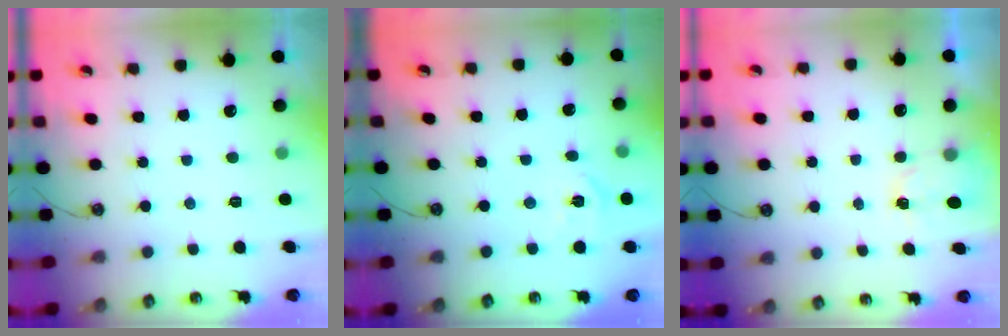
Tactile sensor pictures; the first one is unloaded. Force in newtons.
{"total": 5.8, "press": 5.8, "slide": 0.7}
{"total": 1.8, "press": 1.7, "slide": 0.3}